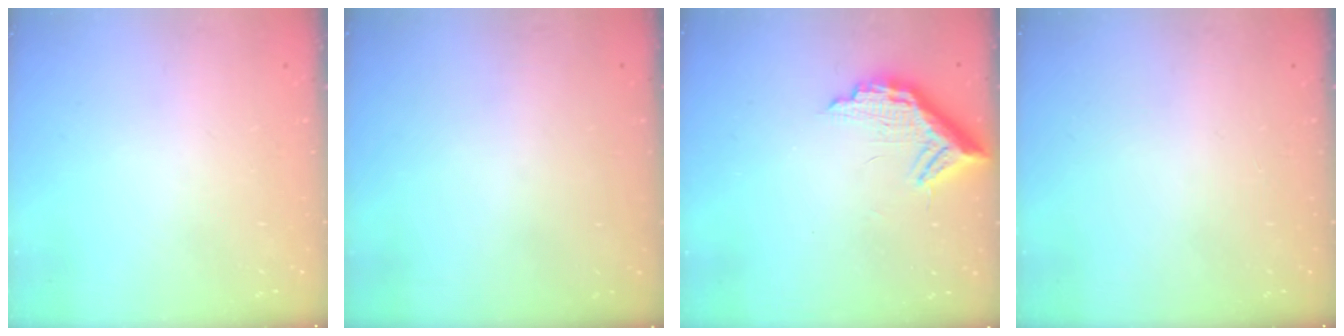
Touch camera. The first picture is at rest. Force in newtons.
{"total": 3.0, "press": 3.0, "slide": 0.1}
{"total": 11.2, "press": 11.2, "slide": 0.9}
{"total": 0.0}